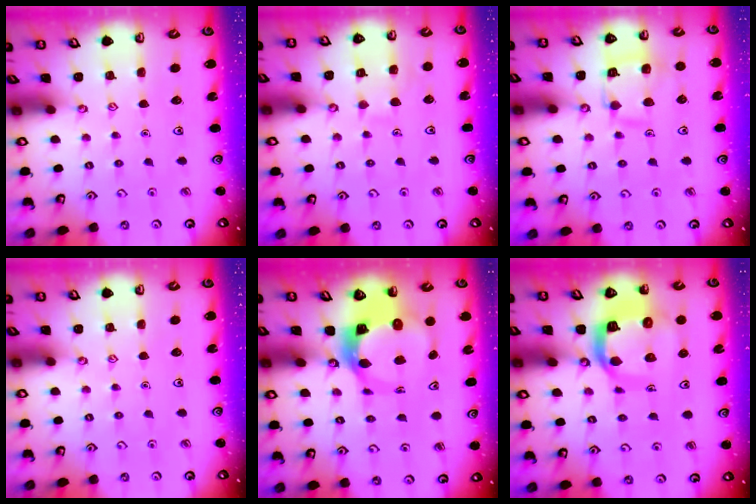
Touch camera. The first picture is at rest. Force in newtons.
{"total": 6.1, "press": 6.1, "slide": 0.3}
{"total": 12.3, "press": 12.2, "slide": 1.4}
{"total": 0.0}
{"total": 6.5, "press": 6.4, "slide": 1.0}
{"total": 13.1, "press": 13.0, "slide": 1.3}